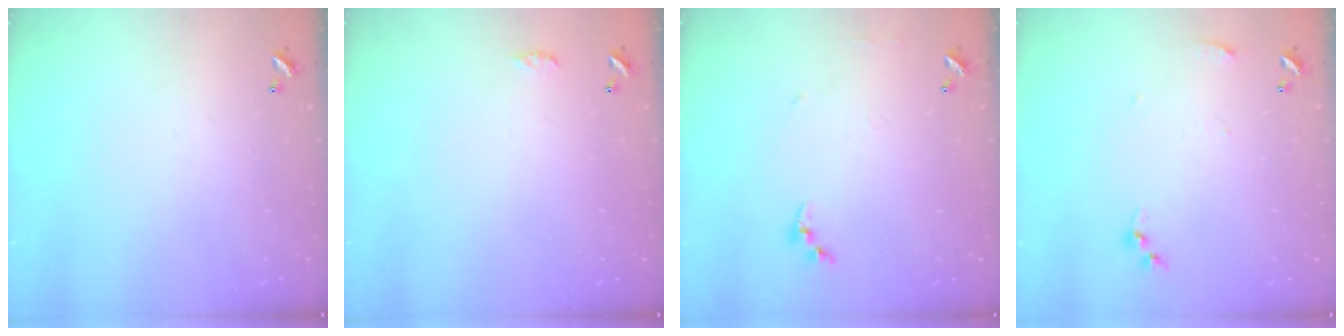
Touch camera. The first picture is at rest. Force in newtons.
{"total": 3.0, "press": 3.0, "slide": 0.5}
{"total": 5.3, "press": 5.2, "slide": 0.6}
{"total": 3.8, "press": 3.8, "slide": 0.5}